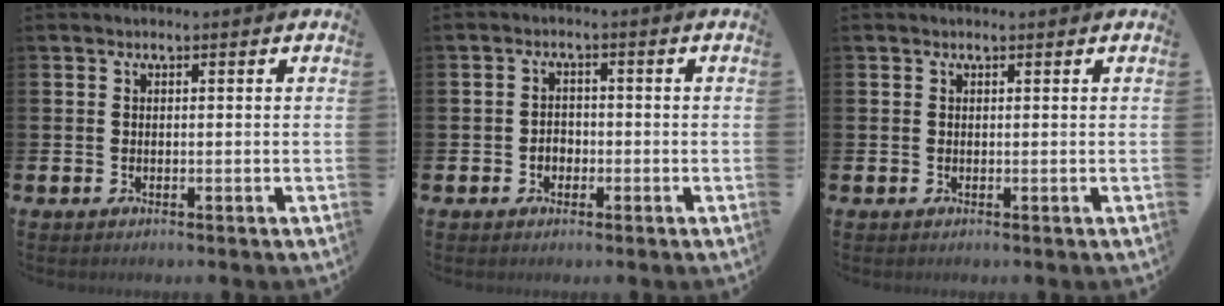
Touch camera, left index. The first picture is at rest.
{"total": 1.9, "force": [-0.7, 1.7, 0.7], "torque": [-0.007, 0.001, -0.019]}
{"total": 0.0}